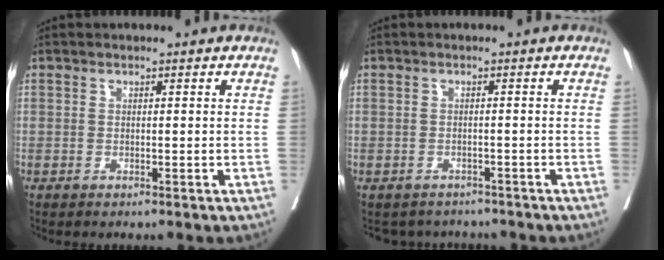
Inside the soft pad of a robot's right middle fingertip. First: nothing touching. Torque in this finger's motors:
{"motor_torque": [0.04, -0.05, 0.00, 0.00]}